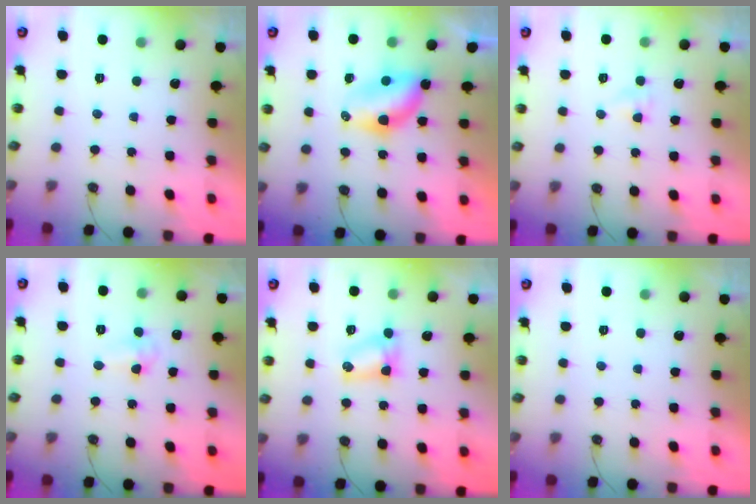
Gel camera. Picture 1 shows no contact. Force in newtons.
{"total": 6.4, "press": 6.4, "slide": 0.2}
{"total": 4.3, "press": 2.3, "slide": 3.6}
{"total": 3.7, "press": 2.7, "slide": 2.5}
{"total": 4.1, "press": 4.1, "slide": 0.5}
{"total": 0.0}